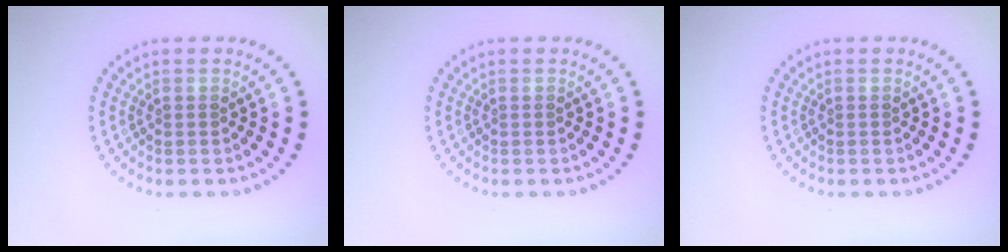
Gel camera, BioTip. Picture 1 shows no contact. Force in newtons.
{"total": 0.0}
{"total": 0.0}